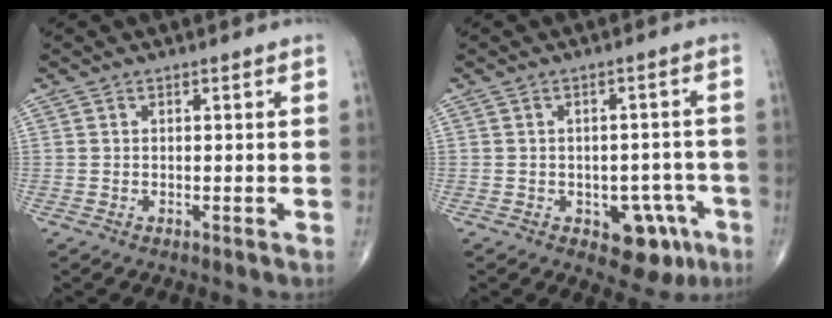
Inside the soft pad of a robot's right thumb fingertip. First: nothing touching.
{"total": 8.2, "force": [-3.7, 5.0, 5.4], "torque": [-0.030, 0.023, -0.039]}